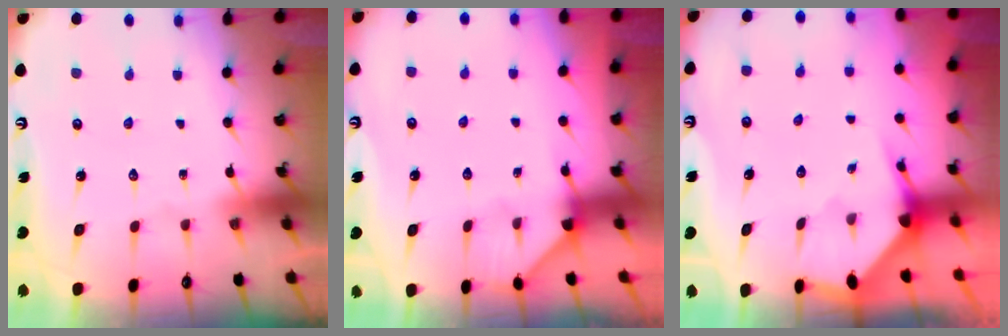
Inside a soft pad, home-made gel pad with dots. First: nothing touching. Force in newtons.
{"total": 2.0, "press": 2.0, "slide": 0.1}
{"total": 3.1, "press": 3.0, "slide": 0.3}